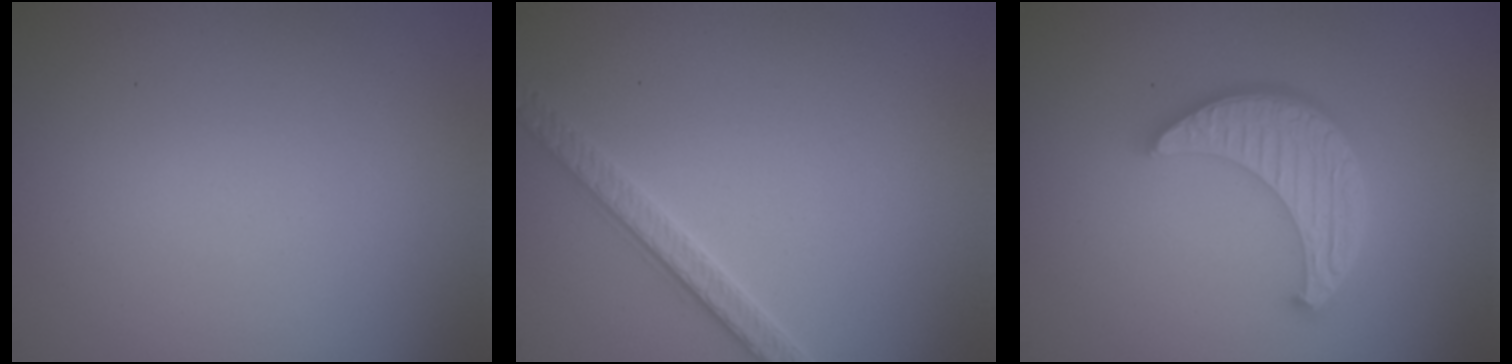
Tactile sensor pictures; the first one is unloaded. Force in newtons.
{"total": 2.7, "press": 2.7, "slide": 0.1}
{"total": 5.5, "press": 4.2, "slide": 3.4}